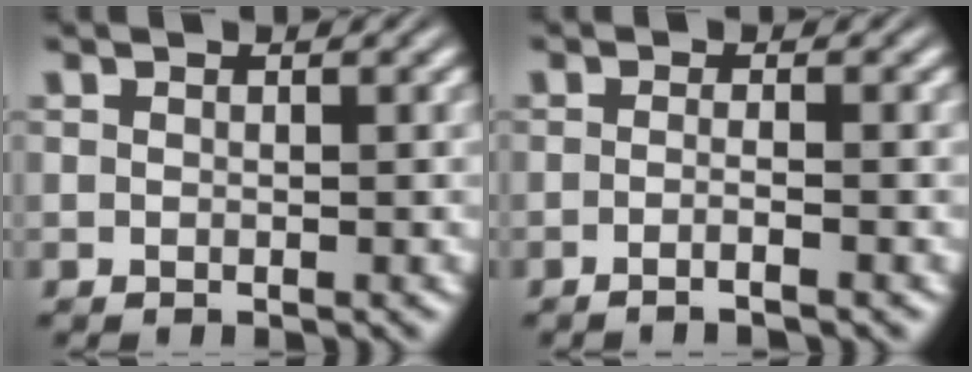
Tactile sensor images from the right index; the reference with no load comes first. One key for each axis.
{"total": 2.2, "fx": -1.8, "fy": -0.6, "fz": 1.1, "tx": -0.019, "ty": -0.001, "tz": -0.032}